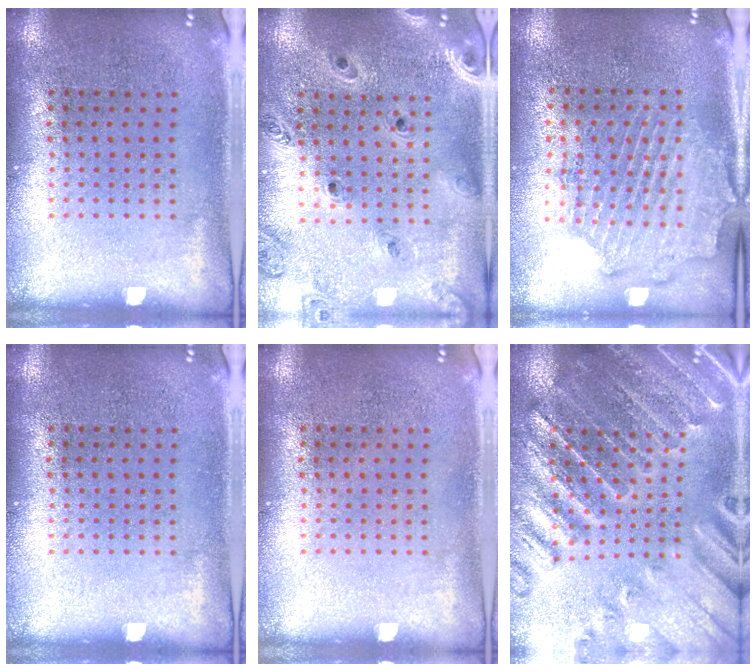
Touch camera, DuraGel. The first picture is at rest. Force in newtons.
{"total": 1.3, "press": 1.2, "slide": 0.3}
{"total": 1.9, "press": 1.7, "slide": 0.8}
{"total": 0.0}
{"total": 0.0}
{"total": 2.0, "press": 2.0, "slide": 0.1}